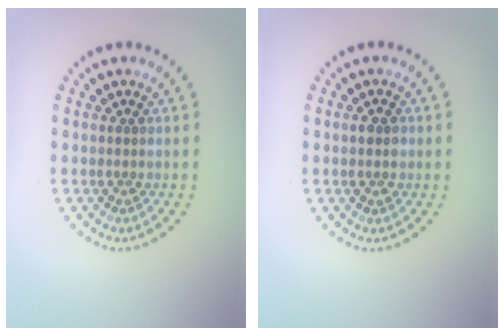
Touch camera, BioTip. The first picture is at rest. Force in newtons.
{"total": 1.8, "press": 1.8, "slide": 0.2}